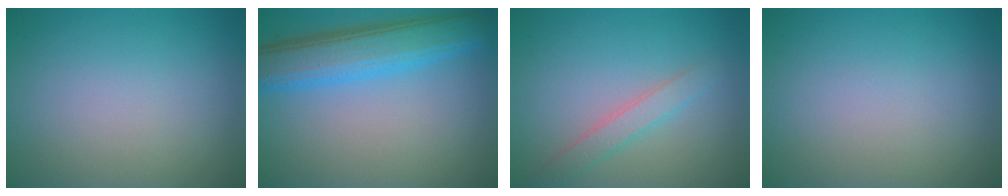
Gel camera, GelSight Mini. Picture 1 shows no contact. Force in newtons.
{"total": 6.3, "press": 6.3, "slide": 0.1}
{"total": 2.0, "press": 2.0, "slide": 0.1}
{"total": 0.0}